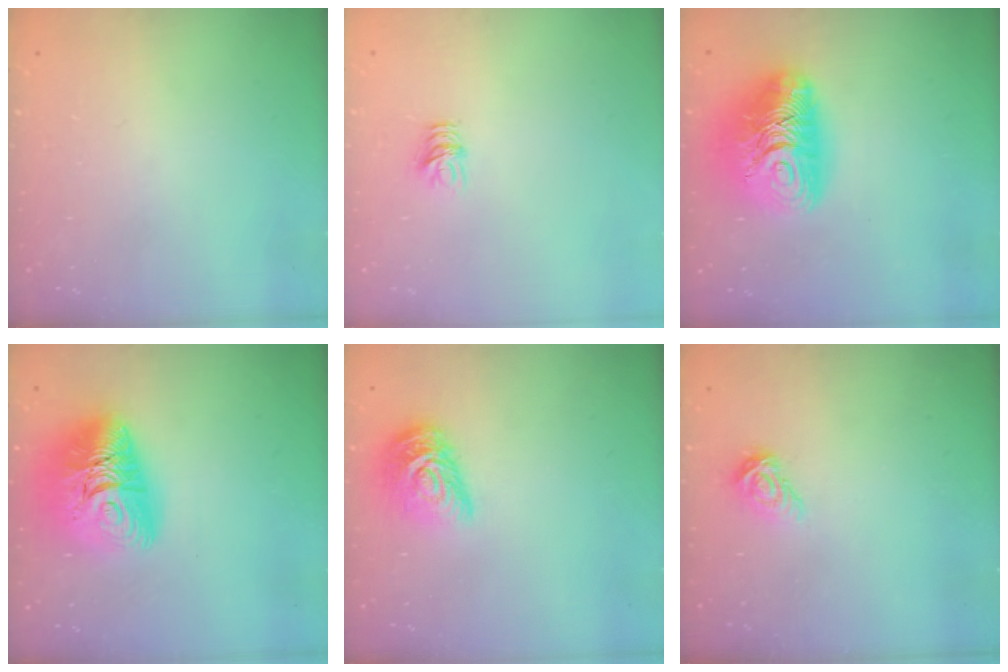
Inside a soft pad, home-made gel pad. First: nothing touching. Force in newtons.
{"total": 4.4, "press": 4.4, "slide": 0.3}
{"total": 18.0, "press": 17.9, "slide": 1.4}
{"total": 17.6, "press": 17.5, "slide": 1.7}
{"total": 12.4, "press": 12.4, "slide": 0.8}
{"total": 6.0, "press": 6.0, "slide": 0.4}